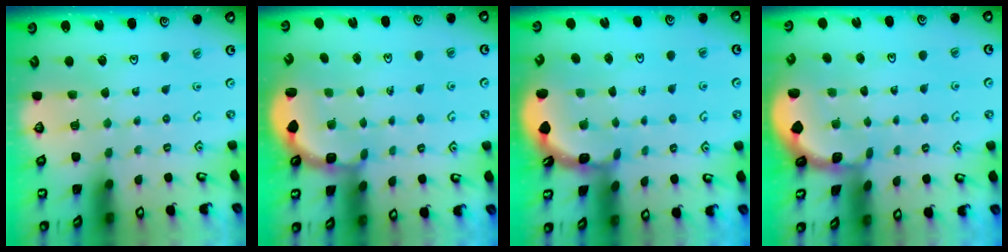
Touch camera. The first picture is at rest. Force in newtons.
{"total": 2.7, "press": 2.3, "slide": 1.4}
{"total": 2.2, "press": 2.2, "slide": 0.4}
{"total": 1.1, "press": 1.1, "slide": 0.1}